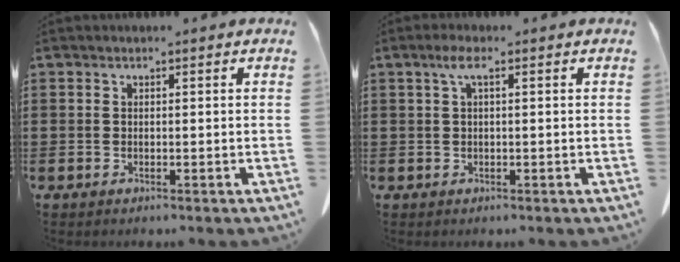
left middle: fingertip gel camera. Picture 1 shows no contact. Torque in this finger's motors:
{"motor_torque": [0.71, 0.28, 0.07, 0.08]}